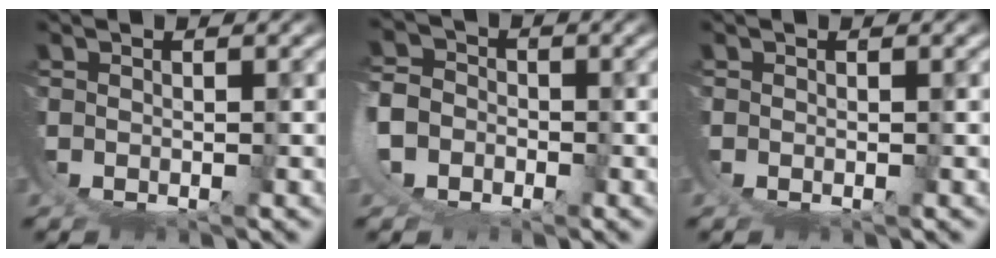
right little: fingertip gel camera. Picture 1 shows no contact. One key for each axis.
{"total": 3.0, "fx": -0.8, "fy": 2.6, "fz": 1.4, "tx": -0.045, "ty": -0.018, "tz": -0.012}
{"total": 0.0}